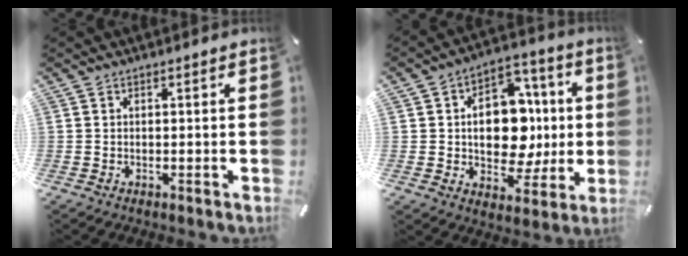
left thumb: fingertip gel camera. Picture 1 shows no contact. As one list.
[{"total": 15.4, "force": [-0.5, 11.2, 10.6], "torque": [-0.156, 0.003, -0.002]}]